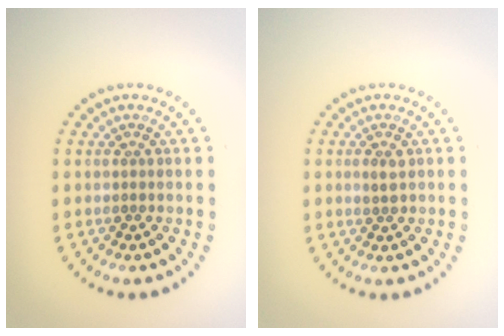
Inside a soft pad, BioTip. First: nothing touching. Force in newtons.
{"total": 1.2, "press": 1.1, "slide": 0.2}